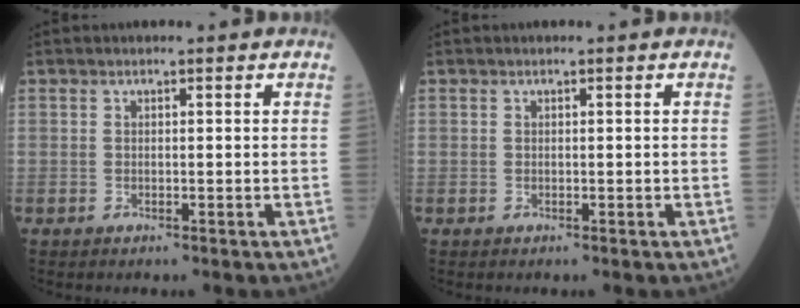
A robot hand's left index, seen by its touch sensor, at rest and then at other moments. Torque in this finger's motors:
{"motor_torque": [-0.81, -0.95, -0.23, -0.08]}